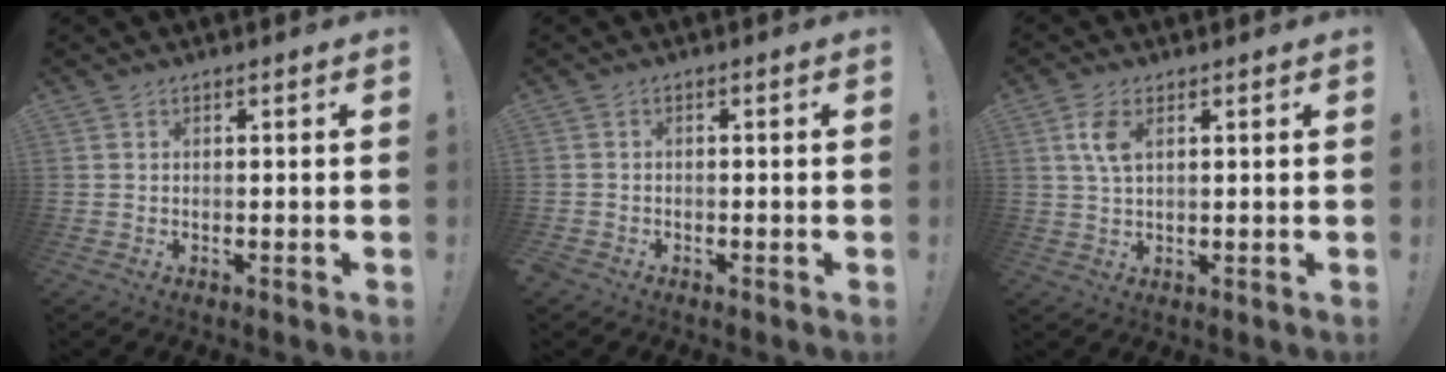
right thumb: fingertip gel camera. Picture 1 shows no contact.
{"total": 1.4, "force": [-1.1, 0.8, -0.1], "torque": [-0.002, 0.008, -0.019]}
{"total": 5.9, "force": [2.0, 3.1, 4.6], "torque": [-0.096, 0.002, 0.037]}